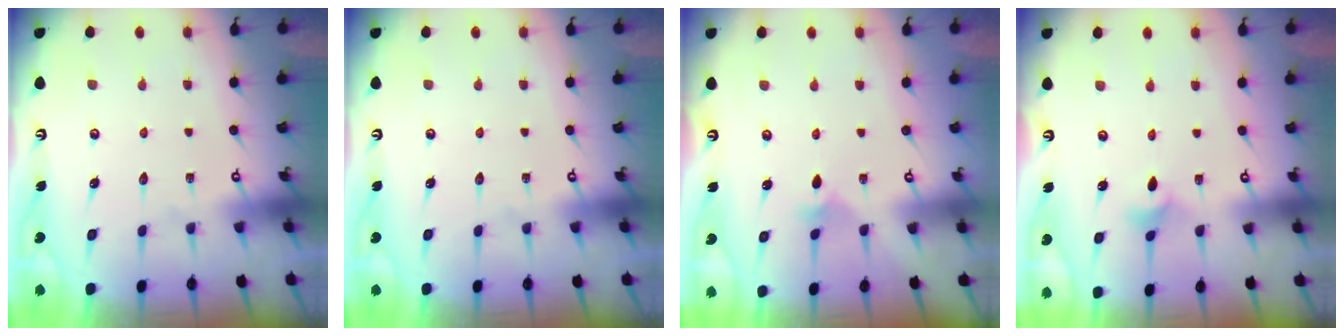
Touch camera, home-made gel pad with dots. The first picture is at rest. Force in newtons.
{"total": 0.0}
{"total": 2.6, "press": 2.6, "slide": 0.6}
{"total": 3.0, "press": 2.9, "slide": 0.5}